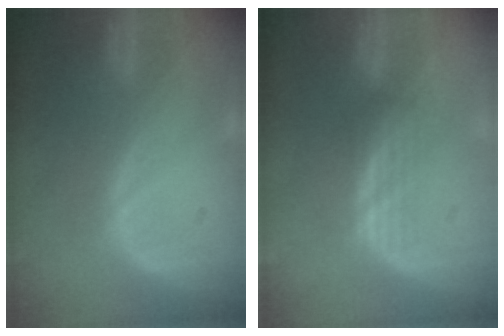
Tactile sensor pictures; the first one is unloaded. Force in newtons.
{"total": 3.0, "press": 2.6, "slide": 1.5}